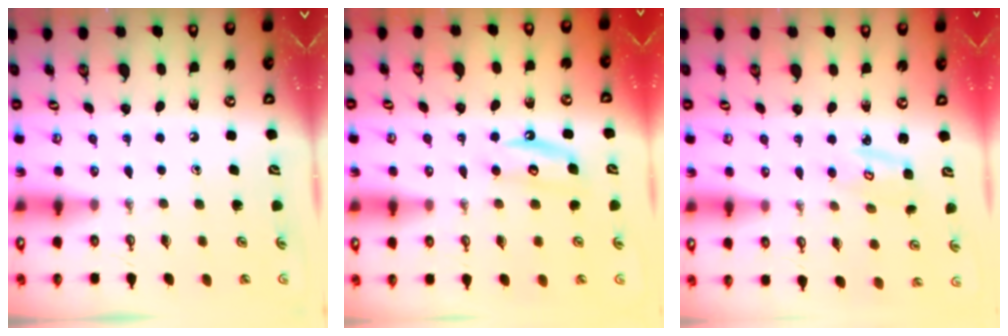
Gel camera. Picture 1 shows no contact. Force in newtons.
{"total": 7.7, "press": 7.7, "slide": 0.5}
{"total": 2.8, "press": 2.8, "slide": 0.2}